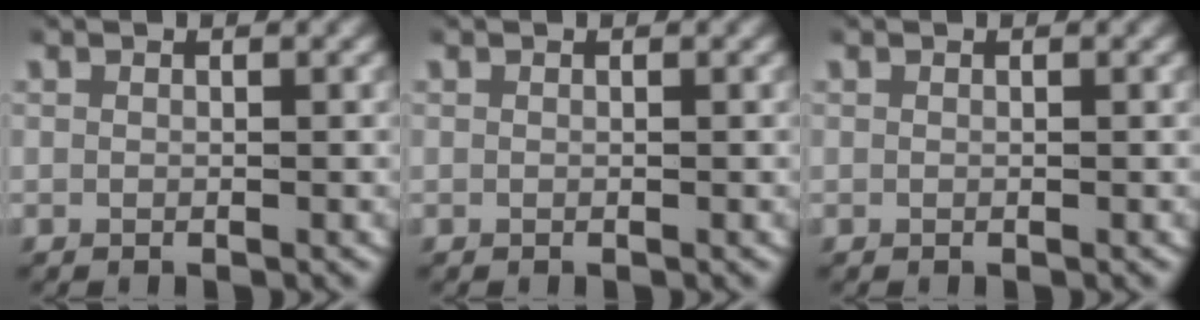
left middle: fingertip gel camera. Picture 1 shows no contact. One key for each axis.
{"total": 0.0}
{"total": 0.0}